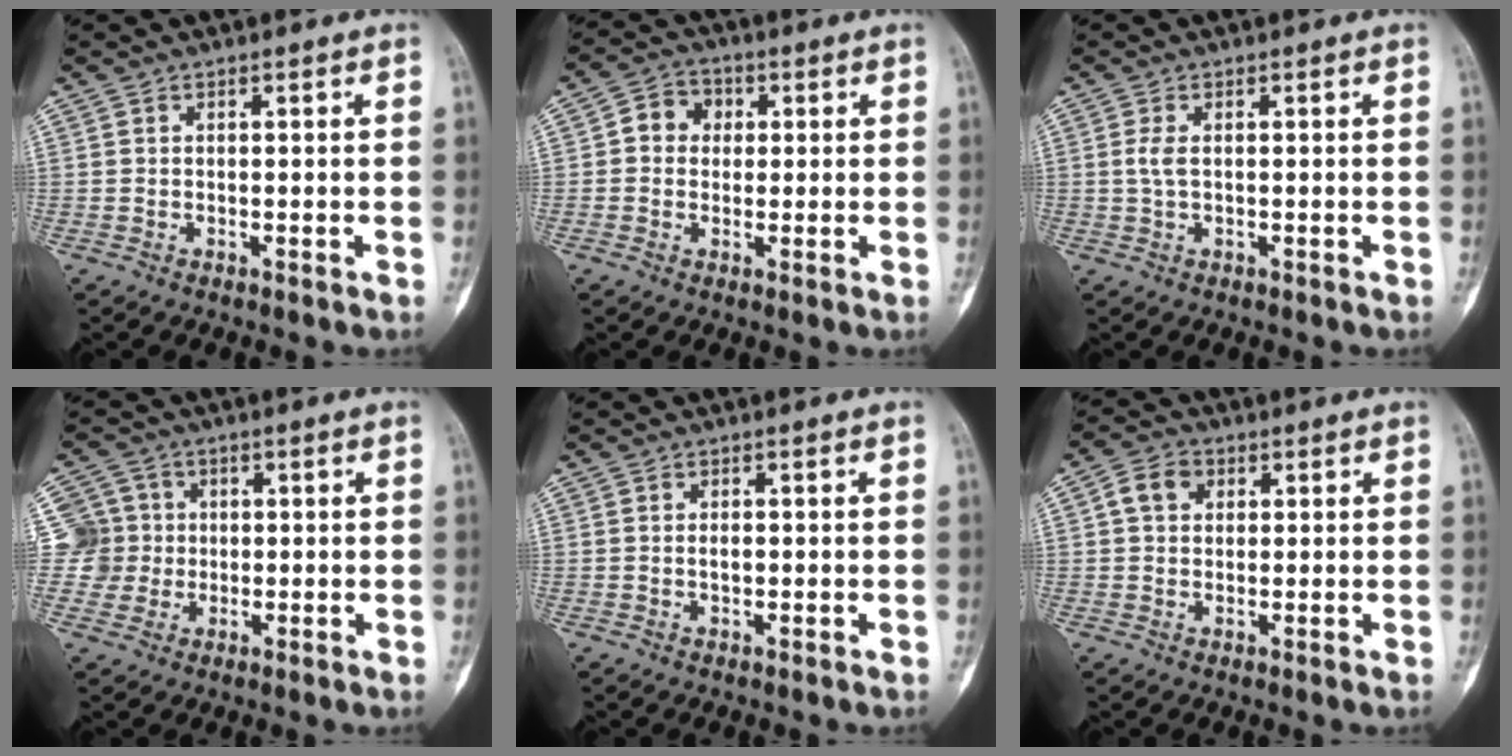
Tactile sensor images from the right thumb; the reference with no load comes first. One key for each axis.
{"total": 5.5, "fx": 0.7, "fy": 4.8, "fz": 2.6, "tx": -0.014, "ty": 0.011, "tz": 0.002}
{"total": 2.0, "fx": 0.1, "fy": 0.9, "fz": 1.8, "tx": -0.048, "ty": 0.002, "tz": 0.003}
{"total": 6.9, "fx": 0.5, "fy": 6.9, "fz": 0.2, "tx": 0.027, "ty": 0.014, "tz": 0.004}
{"total": 1.3, "fx": -0.1, "fy": 0.7, "fz": 1.1, "tx": -0.016, "ty": 0.001, "tz": 0.000}
{"total": 5.0, "fx": 1.3, "fy": 3.9, "fz": 2.7, "tx": -0.035, "ty": 0.007, "tz": 0.019}